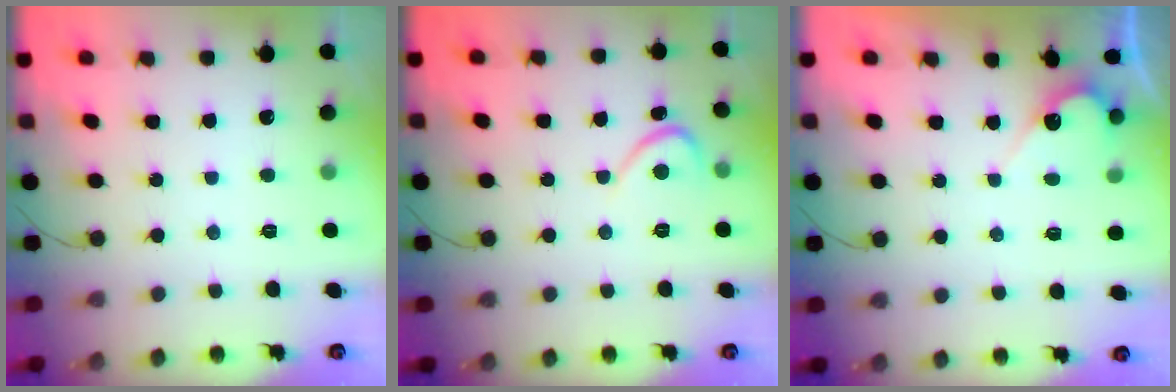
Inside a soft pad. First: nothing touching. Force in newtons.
{"total": 2.7, "press": 2.7, "slide": 0.3}
{"total": 4.5, "press": 4.4, "slide": 0.4}